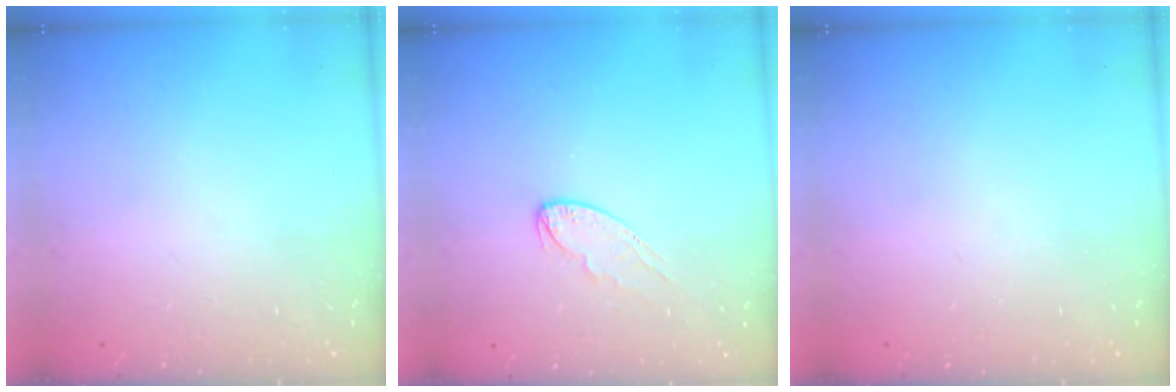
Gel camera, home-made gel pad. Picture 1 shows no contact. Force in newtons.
{"total": 5.9, "press": 5.9, "slide": 0.4}
{"total": 0.0}